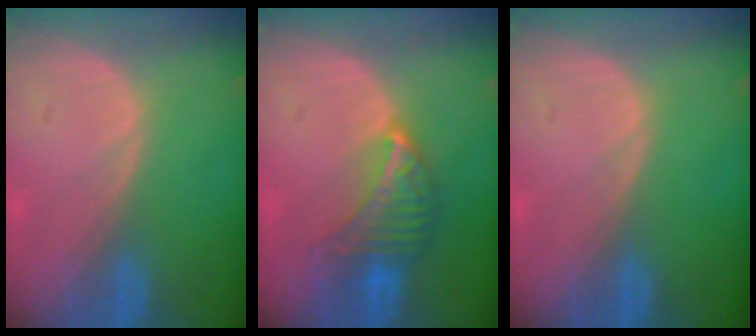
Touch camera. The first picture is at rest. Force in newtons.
{"total": 7.0, "press": 6.4, "slide": 2.9}
{"total": 0.0}